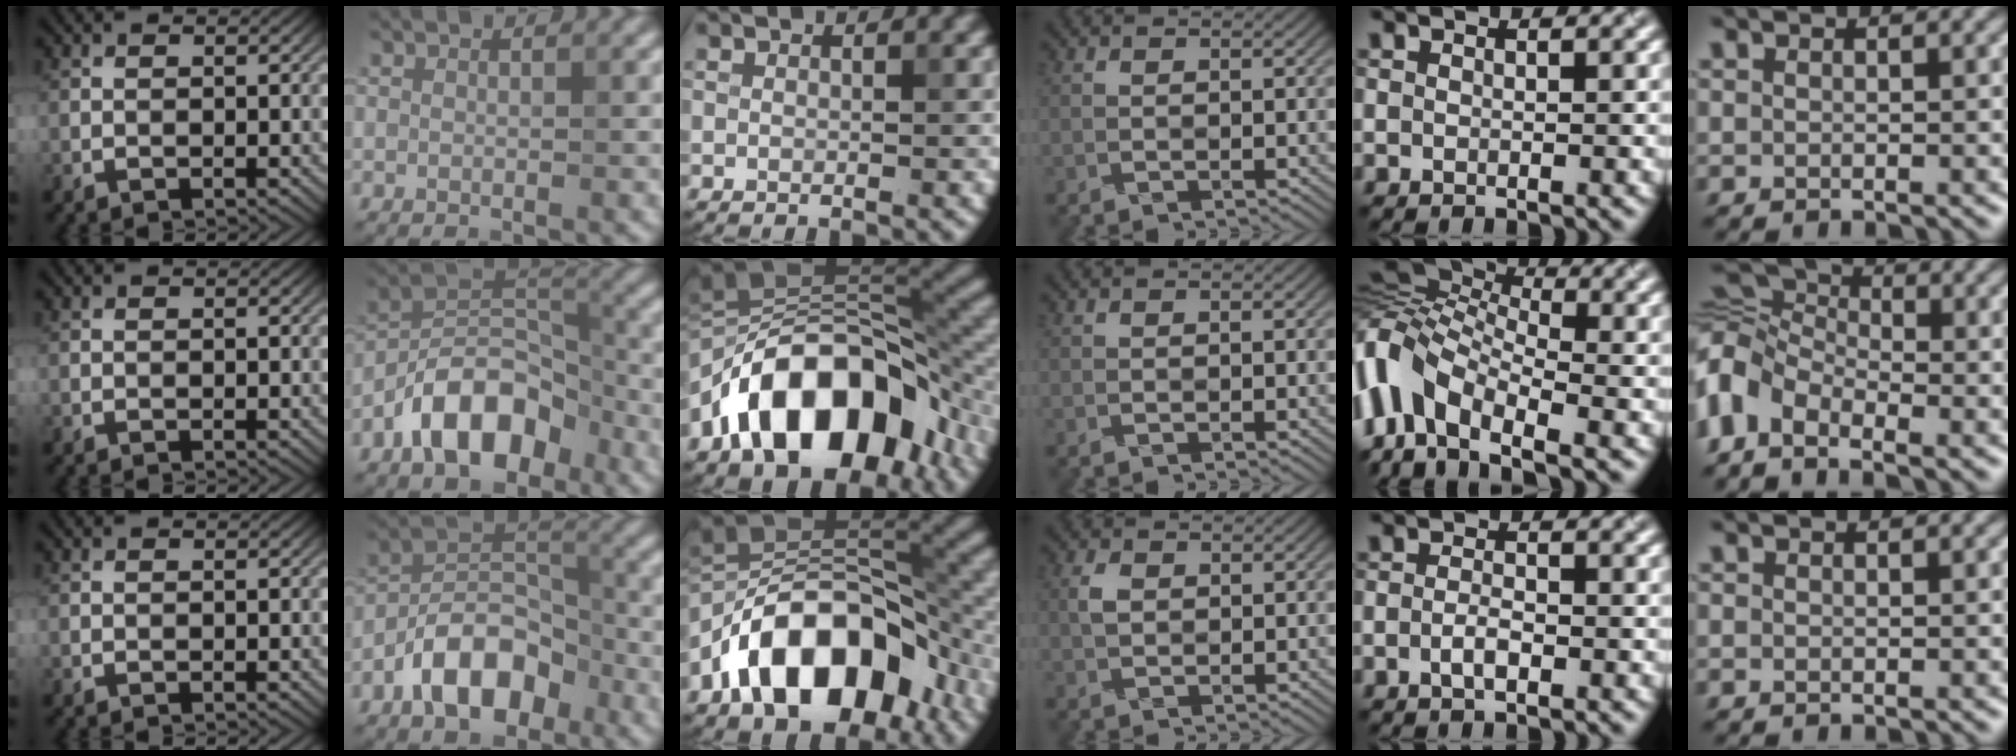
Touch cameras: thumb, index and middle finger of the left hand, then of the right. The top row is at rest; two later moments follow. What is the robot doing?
{"motion": "fold", "object": "napkin"}